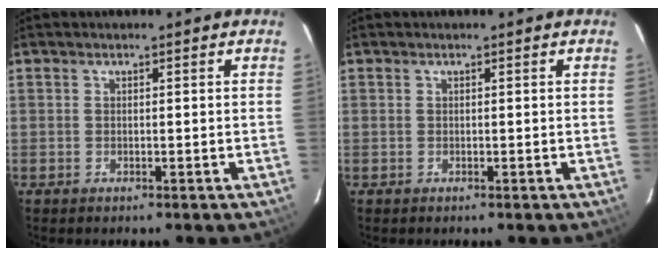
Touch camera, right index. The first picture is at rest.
{"total": 0.0}